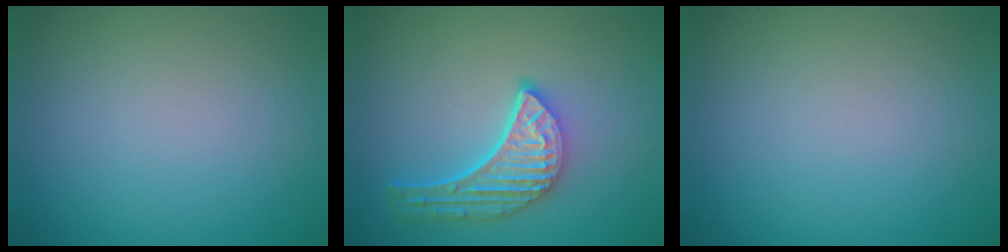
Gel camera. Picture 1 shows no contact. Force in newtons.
{"total": 5.1, "press": 3.9, "slide": 3.2}
{"total": 0.0}